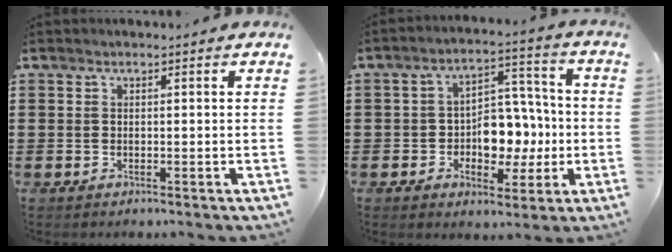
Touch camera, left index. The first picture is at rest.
{"total": 7.5, "force": [-1.1, 5.7, 4.7], "torque": [-0.071, 0.008, -0.023]}